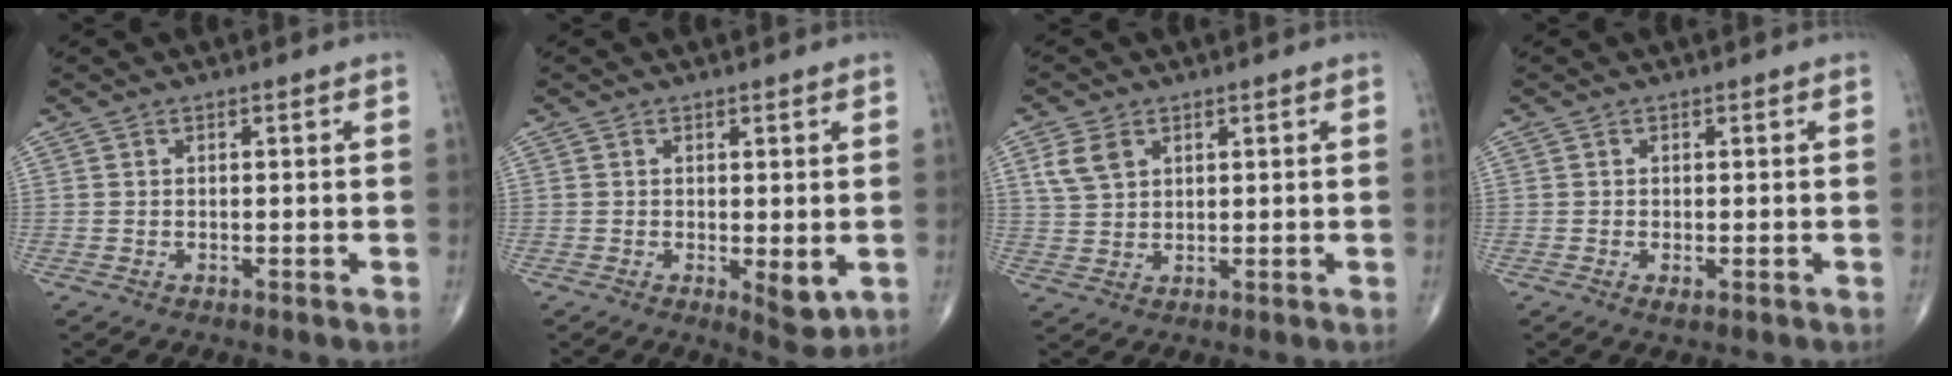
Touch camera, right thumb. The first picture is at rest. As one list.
[{"total": 4.1, "force": [-0.5, 1.7, 3.7], "torque": [-0.047, -0.013, -0.003]}, {"total": 5.0, "force": [2.3, 3.4, 2.9], "torque": [-0.052, -0.002, 0.051]}, {"total": 1.2, "force": [-0.3, 0.5, 1.0], "torque": [-0.019, -0.004, -0.006]}]